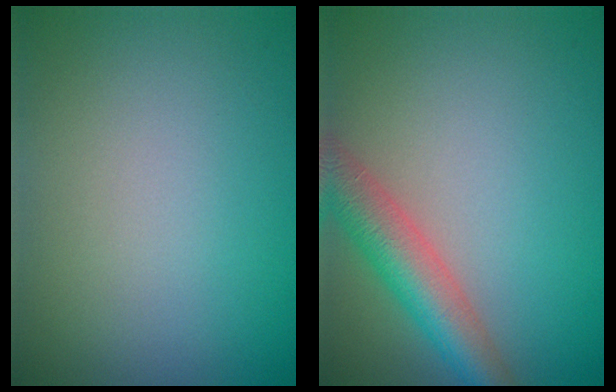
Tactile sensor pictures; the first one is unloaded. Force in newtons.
{"total": 5.0, "press": 5.0, "slide": 0.2}